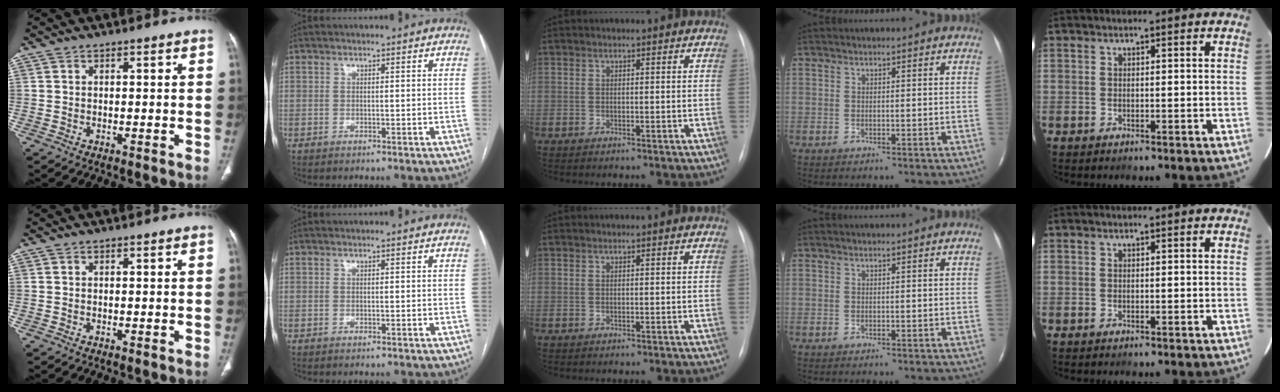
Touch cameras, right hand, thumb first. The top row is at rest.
{}